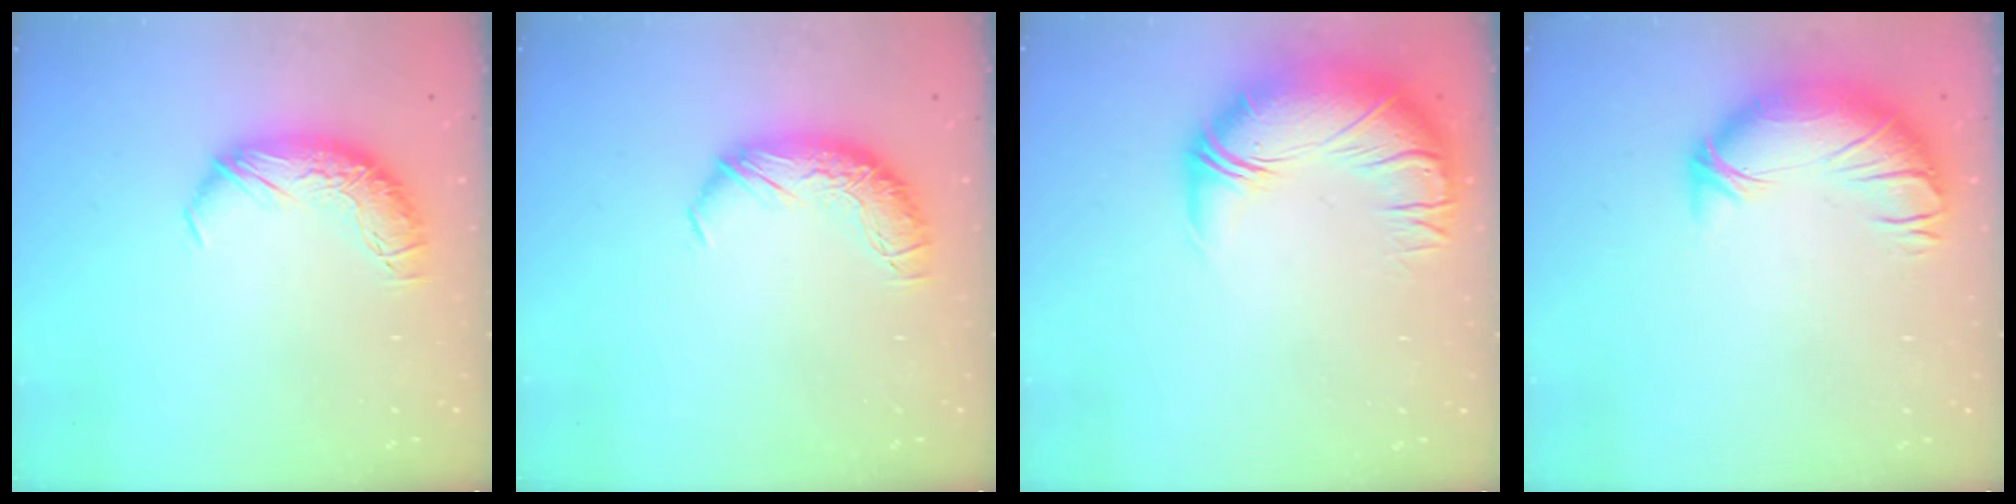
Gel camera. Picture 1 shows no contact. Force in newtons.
{"total": 0.0}
{"total": 3.8, "press": 1.9, "slide": 3.2}
{"total": 3.3, "press": 0.7, "slide": 3.3}